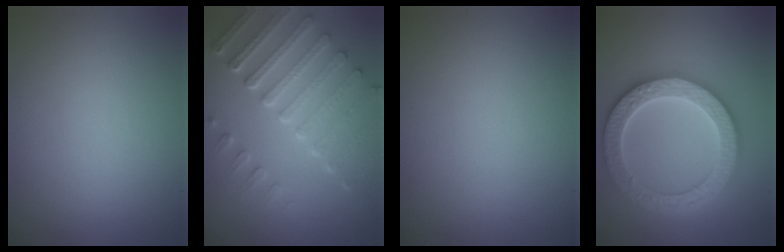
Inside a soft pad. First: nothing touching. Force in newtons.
{"total": 7.2, "press": 5.3, "slide": 4.9}
{"total": 0.0}
{"total": 6.3, "press": 6.2, "slide": 1.2}